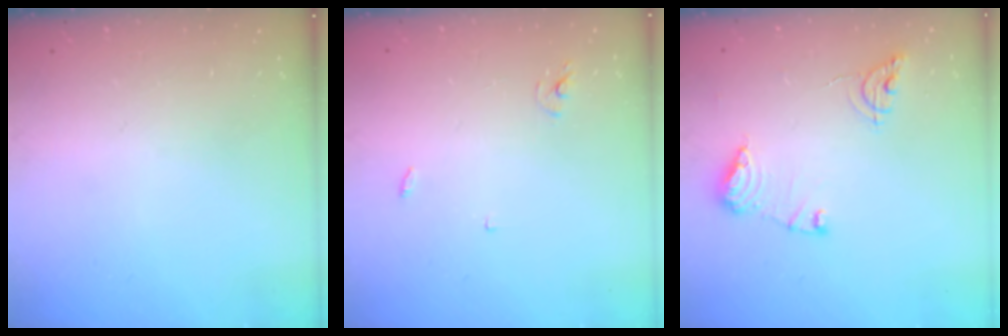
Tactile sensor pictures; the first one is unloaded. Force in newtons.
{"total": 2.5, "press": 2.5, "slide": 0.1}
{"total": 10.2, "press": 10.2, "slide": 0.6}